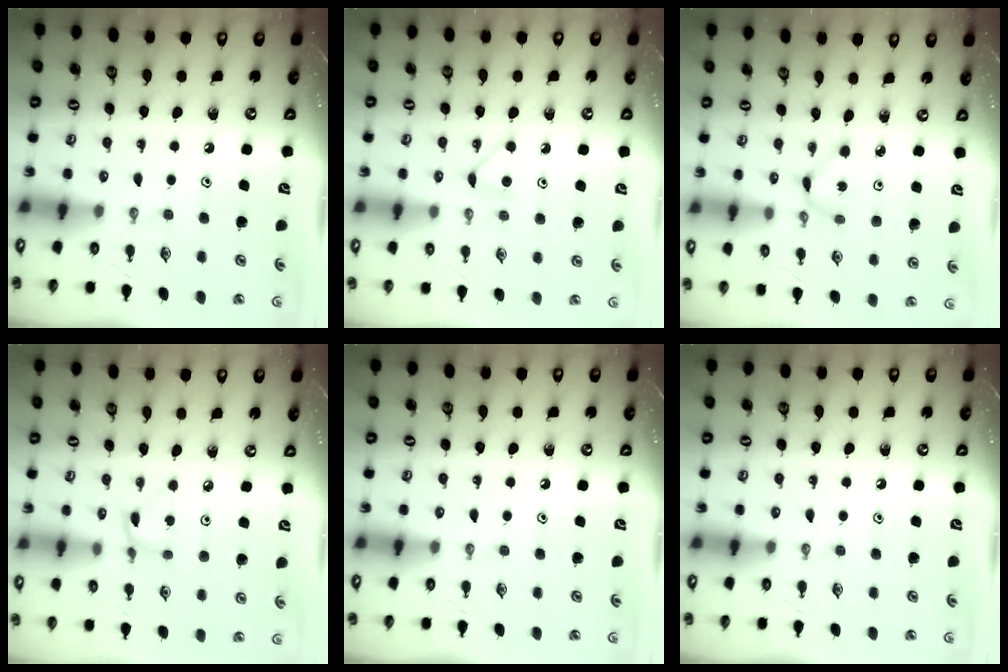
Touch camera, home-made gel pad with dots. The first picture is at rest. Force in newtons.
{"total": 4.3, "press": 4.3, "slide": 0.5}
{"total": 1.6, "press": 1.6, "slide": 0.2}
{"total": 2.0, "press": 2.0, "slide": 0.2}
{"total": 0.0}
{"total": 0.0}